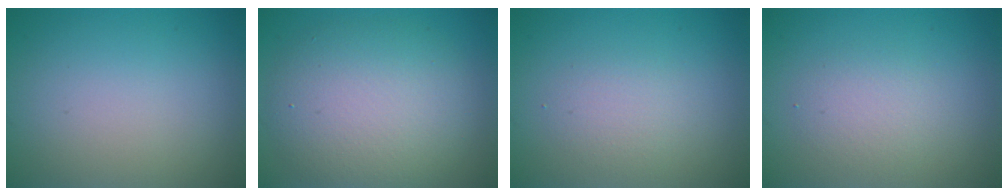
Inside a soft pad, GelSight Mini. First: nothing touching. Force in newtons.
{"total": 7.5, "press": 7.5, "slide": 0.5}
{"total": 1.8, "press": 1.8, "slide": 0.1}
{"total": 2.2, "press": 2.2, "slide": 0.3}